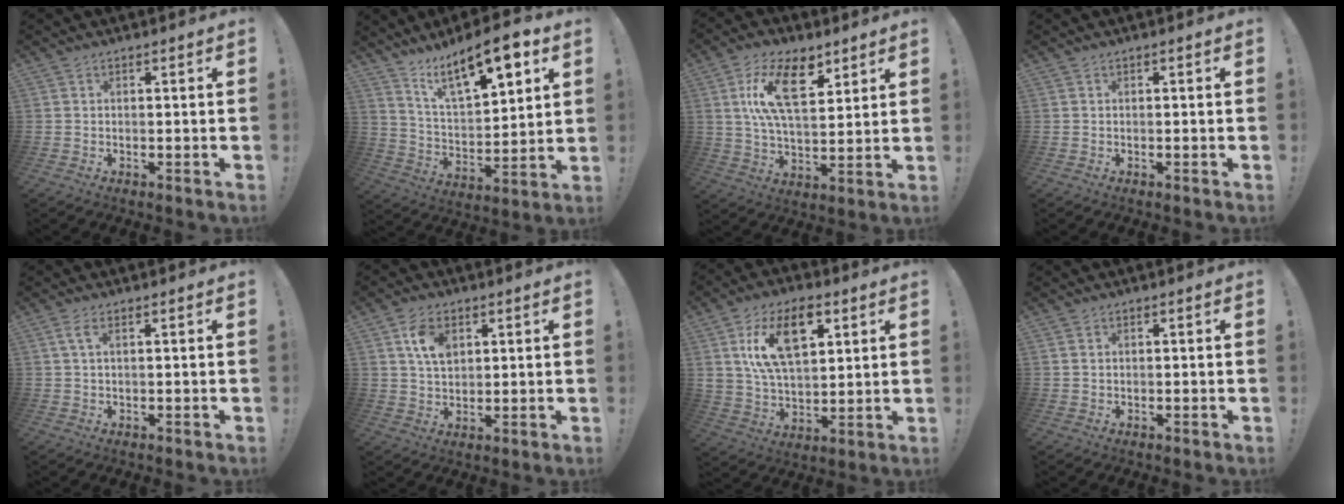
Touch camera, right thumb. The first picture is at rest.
{"total": 15.5, "force": [10.1, 4.8, 10.7], "torque": [-0.171, -0.066, 0.166]}
{"total": 16.0, "force": [7.1, 7.8, 12.0], "torque": [-0.219, -0.016, 0.123]}
{"total": 0.0}
{"total": 2.9, "force": [1.1, 0.9, 2.6], "torque": [-0.049, 0.000, 0.019]}
{"total": 8.2, "force": [3.4, 5.4, 5.2], "torque": [-0.081, -0.003, 0.065]}
{"total": 16.6, "force": [7.3, 9.6, 11.4], "torque": [-0.194, -0.017, 0.131]}
{"total": 0.7, "force": [0.4, 0.5, 0.3], "torque": [-0.012, 0.003, 0.008]}